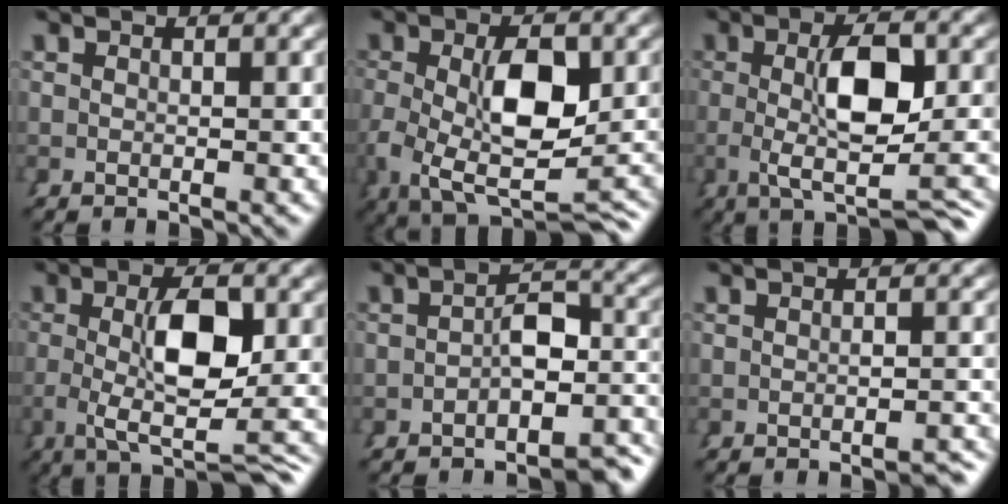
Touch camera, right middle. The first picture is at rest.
{"total": 11.1, "force": [-2.2, 6.1, 9.0], "torque": [-0.179, -0.039, -0.009]}
{"total": 9.4, "force": [-0.8, 2.5, 9.0], "torque": [-0.133, -0.012, 0.000]}
{"total": 10.3, "force": [-1.0, 3.6, 9.6], "torque": [-0.151, -0.017, -0.002]}
{"total": 5.4, "force": [-3.1, 2.2, 3.8], "torque": [-0.035, -0.003, -0.049]}
{"total": 2.1, "force": [-1.8, 0.7, 0.9], "torque": [-0.004, 0.001, -0.028]}